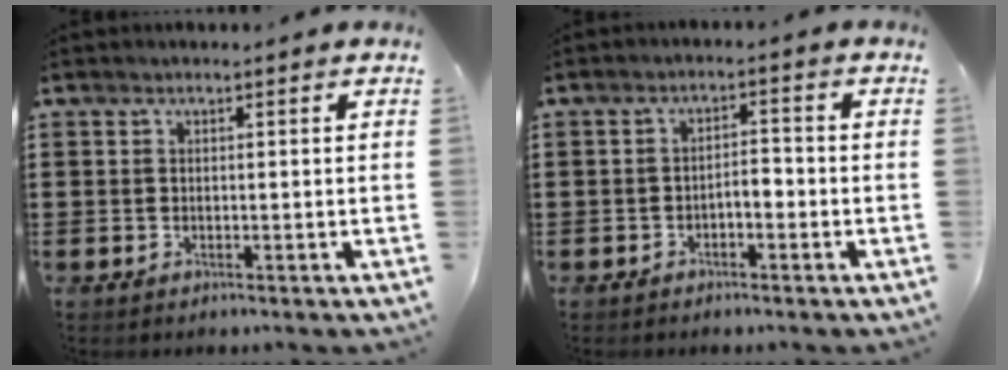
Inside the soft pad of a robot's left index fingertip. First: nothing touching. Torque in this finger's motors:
{"motor_torque": [0.06, 0.04, 0.13, 0.03]}